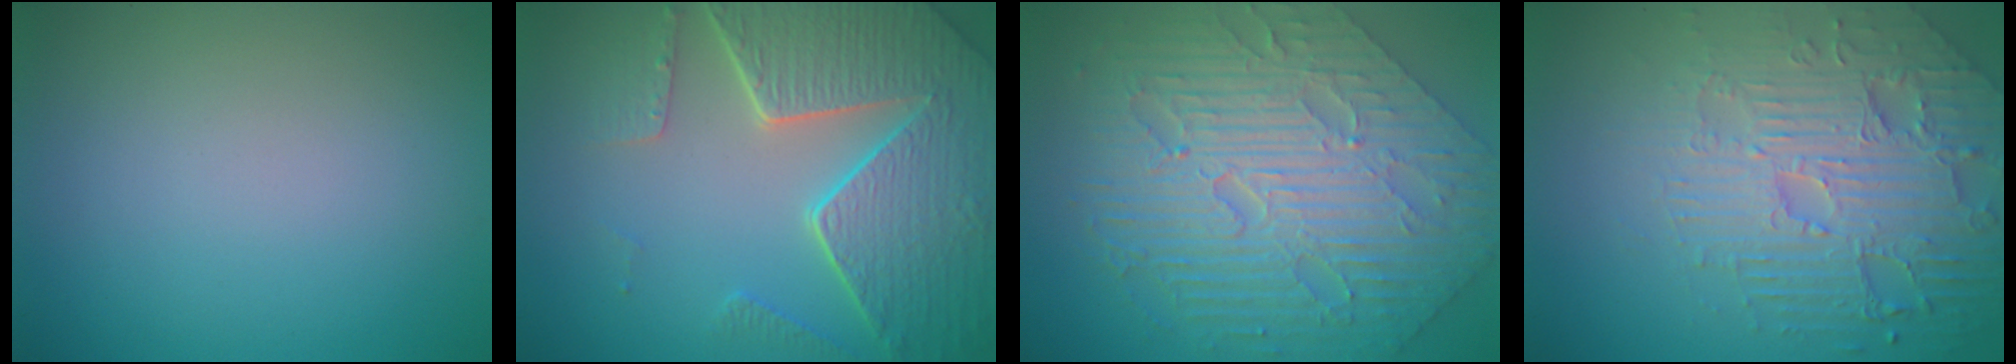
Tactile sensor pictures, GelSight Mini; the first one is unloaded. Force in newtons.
{"total": 8.3, "press": 6.1, "slide": 5.6}
{"total": 10.4, "press": 7.1, "slide": 7.6}
{"total": 7.1, "press": 5.5, "slide": 4.6}